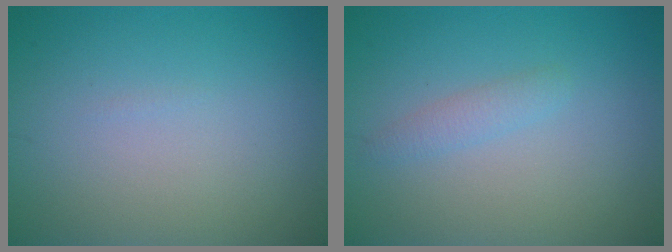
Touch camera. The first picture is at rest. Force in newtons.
{"total": 1.3, "press": 1.3, "slide": 0.0}